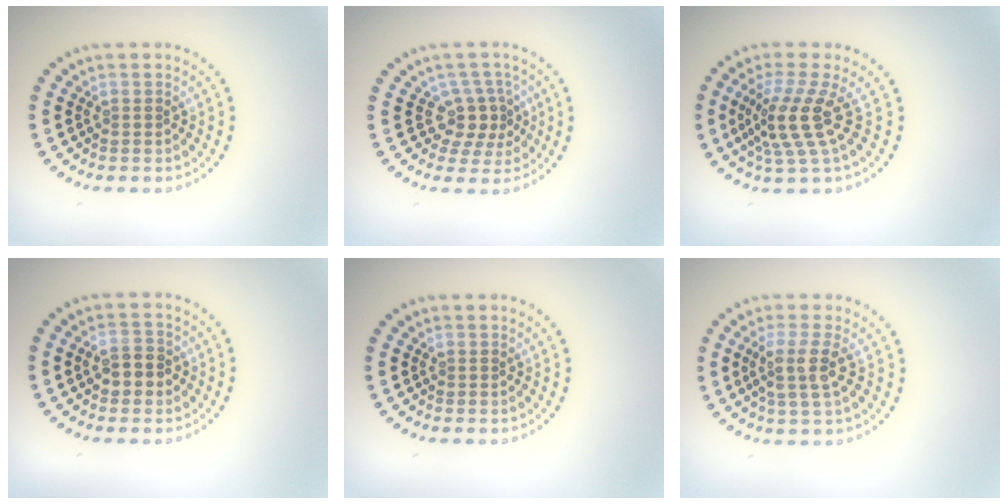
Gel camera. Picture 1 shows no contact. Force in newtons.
{"total": 2.9, "press": 2.3, "slide": 1.8}
{"total": 4.2, "press": 3.0, "slide": 2.9}
{"total": 2.5, "press": 2.4, "slide": 0.5}
{"total": 0.0}
{"total": 3.1, "press": 2.4, "slide": 1.9}